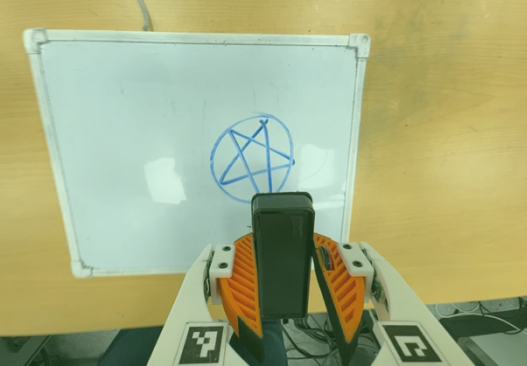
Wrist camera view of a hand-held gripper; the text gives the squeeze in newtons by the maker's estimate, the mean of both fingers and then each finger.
{"total": 5.0, "left": 4.6, "right": 5.4}